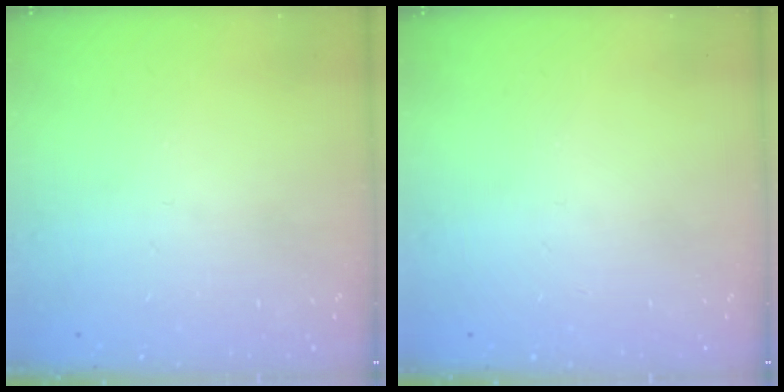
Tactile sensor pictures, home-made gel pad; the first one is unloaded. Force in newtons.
{"total": 0.0}